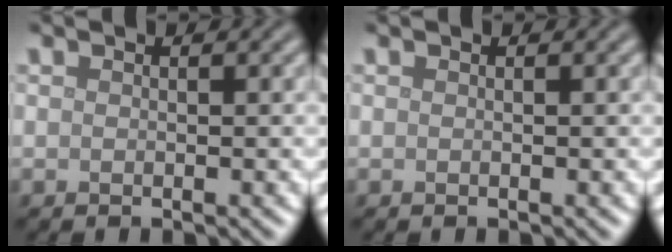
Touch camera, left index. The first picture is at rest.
{"total": 0.0}